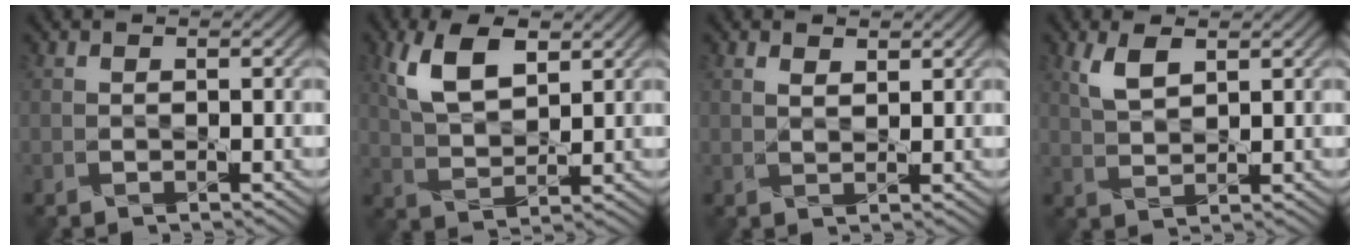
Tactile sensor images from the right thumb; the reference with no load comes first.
{"total": 7.5, "force": [3.7, 3.5, 5.5], "torque": [-0.124, 0.007, 0.071]}
{"total": 1.4, "force": [1.2, 0.3, 0.6], "torque": [-0.017, -0.002, 0.025]}
{"total": 3.8, "force": [2.2, 1.4, 2.7], "torque": [-0.070, 0.004, 0.046]}